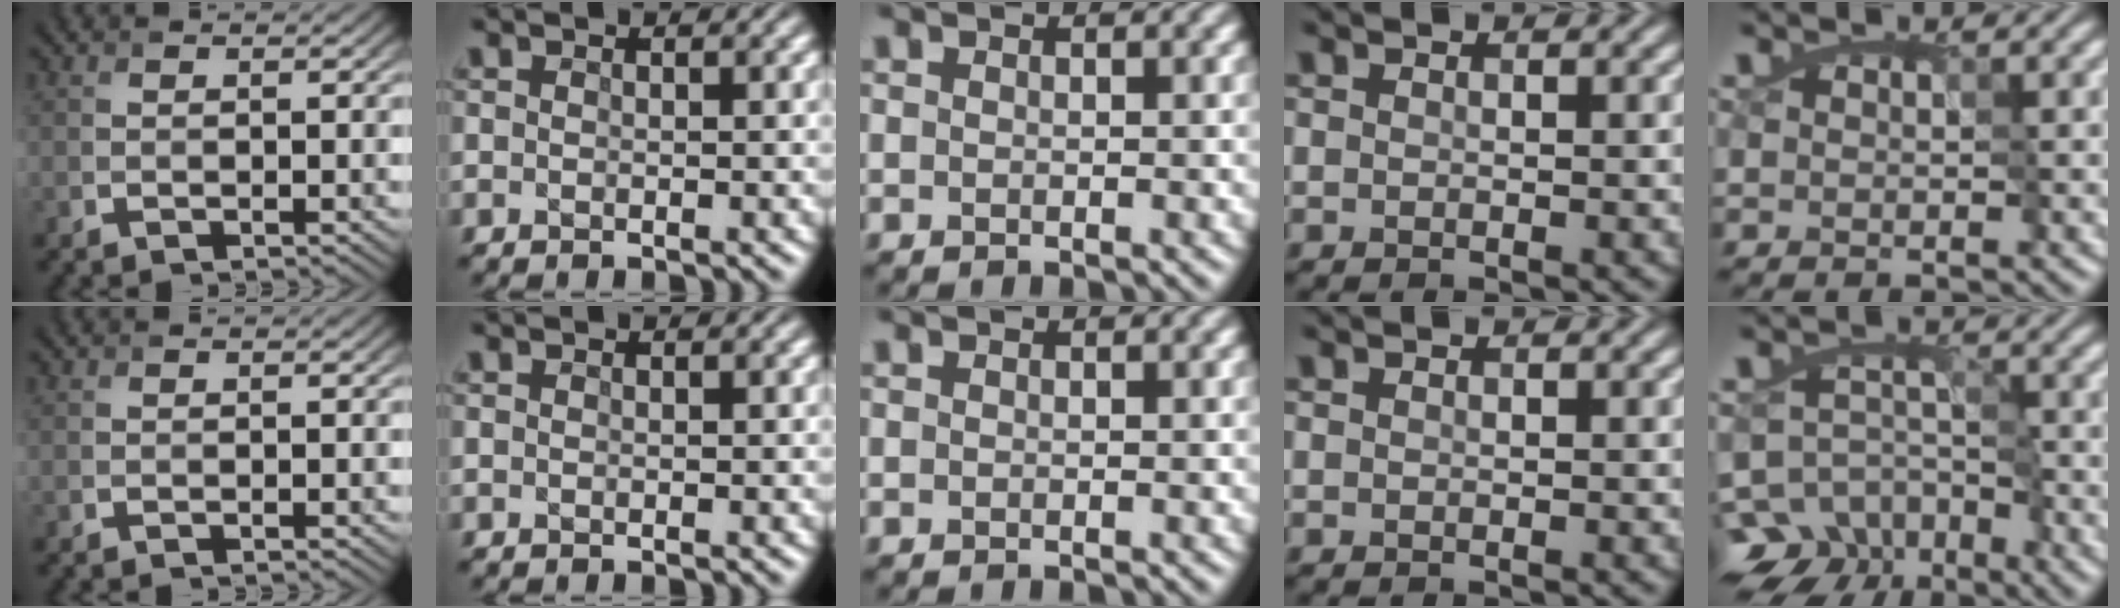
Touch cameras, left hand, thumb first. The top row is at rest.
{"little": {"total": 10.5, "force": [-7.6, 6.6, 3.0], "torque": [-0.033, 0.002, -0.118]}}